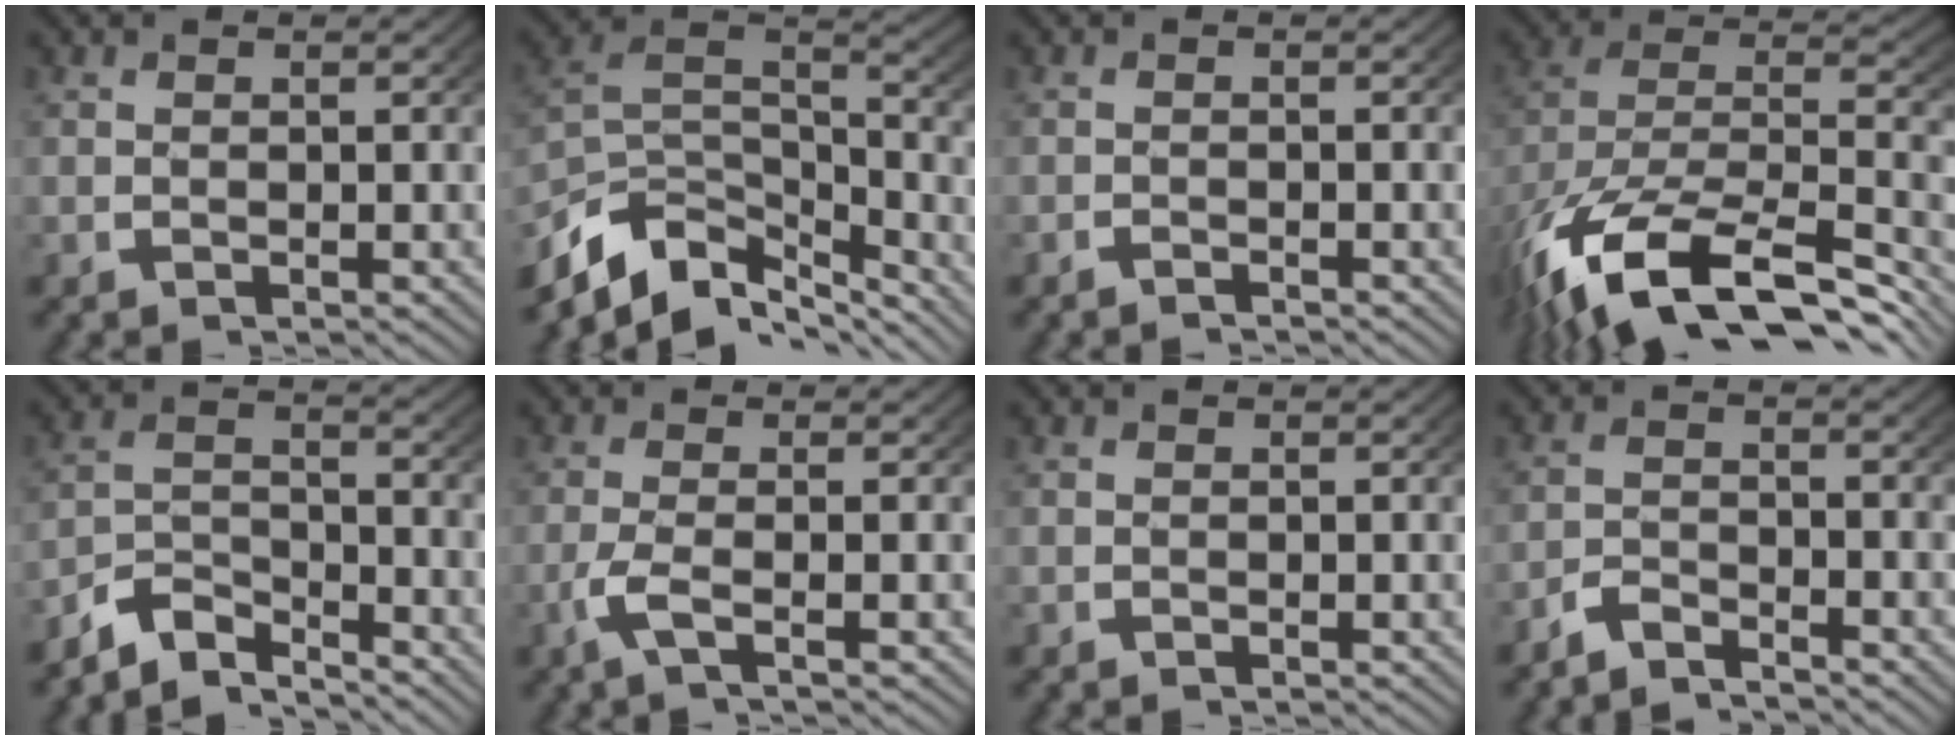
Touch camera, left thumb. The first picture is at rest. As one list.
[{"total": 10.7, "force": [-4.5, 6.9, 6.8], "torque": [-0.151, -0.036, -0.064]}, {"total": 0.9, "force": [-0.9, 0.1, 0.1], "torque": [0.000, -0.002, -0.019]}, {"total": 14.5, "force": [-6.2, 8.1, 10.4], "torque": [-0.225, -0.047, -0.071]}, {"total": 5.4, "force": [-4.1, 2.6, 2.4], "torque": [-0.039, -0.011, -0.077]}, {"total": 2.5, "force": [-1.0, 0.5, 2.3], "torque": [-0.065, -0.004, -0.019]}, {"total": 0.0}, {"total": 2.6, "force": [-2.5, 0.5, 0.5], "torque": [-0.005, -0.001, -0.054]}]